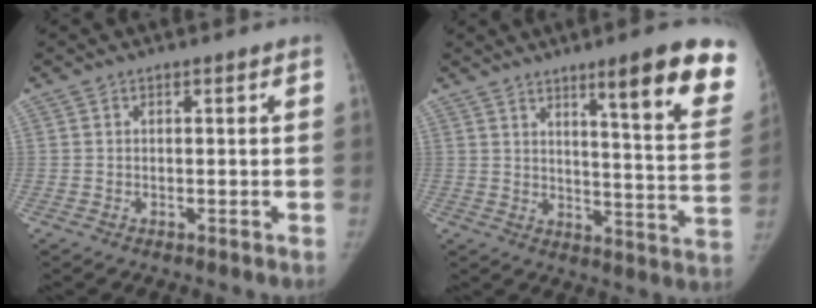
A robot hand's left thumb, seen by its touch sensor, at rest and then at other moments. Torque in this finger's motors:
{"motor_torque": [1.02, -0.23, 1.68, -1.09, 0.04]}